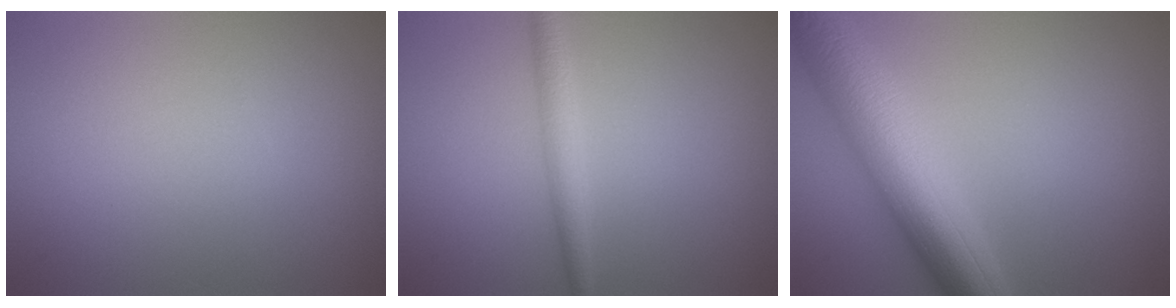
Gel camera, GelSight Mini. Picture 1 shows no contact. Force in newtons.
{"total": 2.2, "press": 2.2, "slide": 0.0}
{"total": 8.8, "press": 8.8, "slide": 0.0}